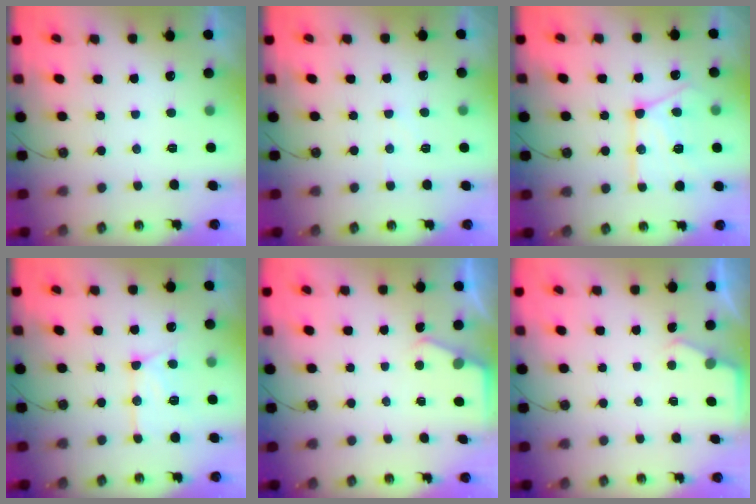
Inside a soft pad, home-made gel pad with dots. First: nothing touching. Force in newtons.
{"total": 3.9, "press": 3.8, "slide": 0.4}
{"total": 17.0, "press": 17.0, "slide": 1.1}
{"total": 13.5, "press": 13.4, "slide": 1.3}
{"total": 2.3, "press": 2.3, "slide": 0.4}
{"total": 2.6, "press": 2.6, "slide": 0.4}